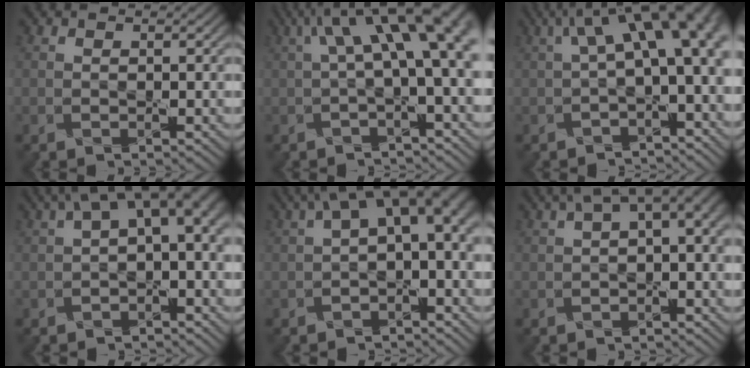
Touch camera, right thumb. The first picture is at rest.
{"total": 10.2, "force": [2.6, 3.3, 9.3], "torque": [-0.150, 0.014, 0.046]}
{"total": 11.9, "force": [2.4, 5.2, 10.5], "torque": [-0.160, 0.000, 0.051]}
{"total": 8.1, "force": [1.5, 4.0, 6.9], "torque": [-0.106, 0.004, 0.028]}
{"total": 9.4, "force": [1.5, 4.8, 7.9], "torque": [-0.118, 0.001, 0.028]}
{"total": 5.4, "force": [1.6, 2.3, 4.7], "torque": [-0.072, 0.006, 0.029]}